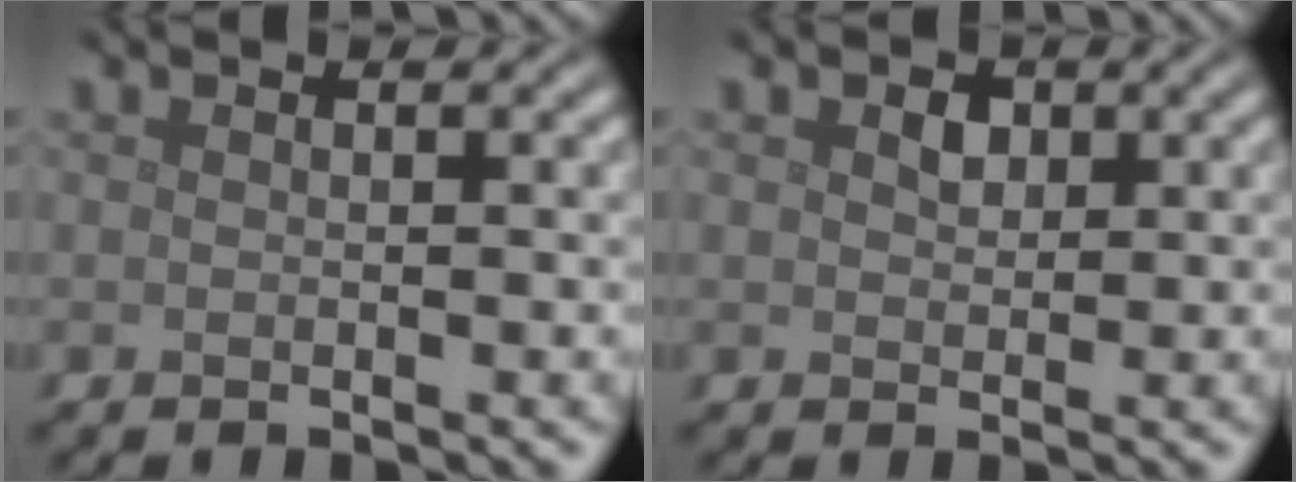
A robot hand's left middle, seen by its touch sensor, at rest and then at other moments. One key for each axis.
{"total": 1.4, "fx": 0.6, "fy": 1.0, "fz": 0.7, "tx": -0.014, "ty": 0.000, "tz": 0.010}